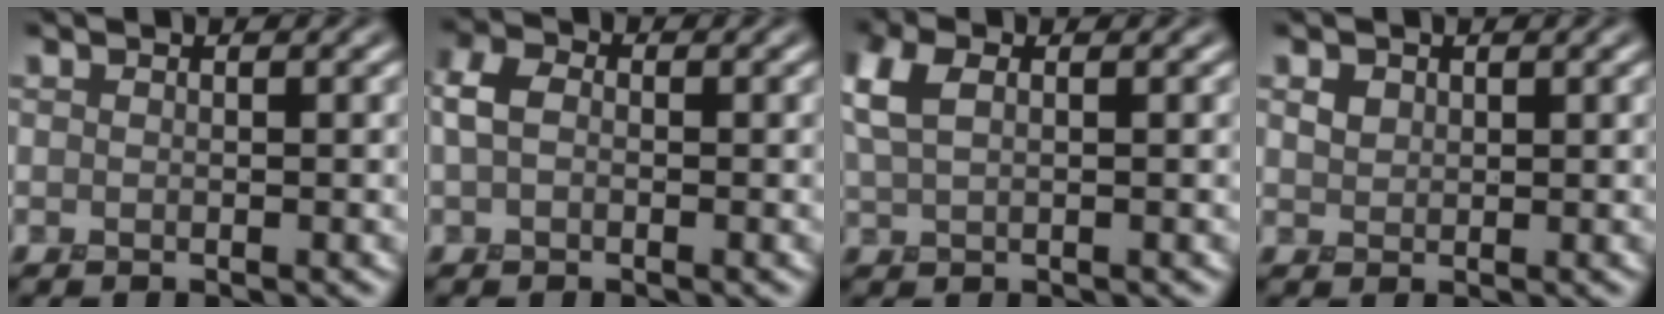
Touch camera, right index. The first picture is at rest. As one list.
[{"total": 2.5, "force": [0.1, 1.7, 1.8], "torque": [-0.039, 0.009, -0.007]}, {"total": 3.6, "force": [1.2, 1.8, 2.8], "torque": [-0.071, 0.007, 0.026]}, {"total": 1.2, "force": [0.6, 0.9, 0.4], "torque": [-0.010, 0.001, 0.012]}]